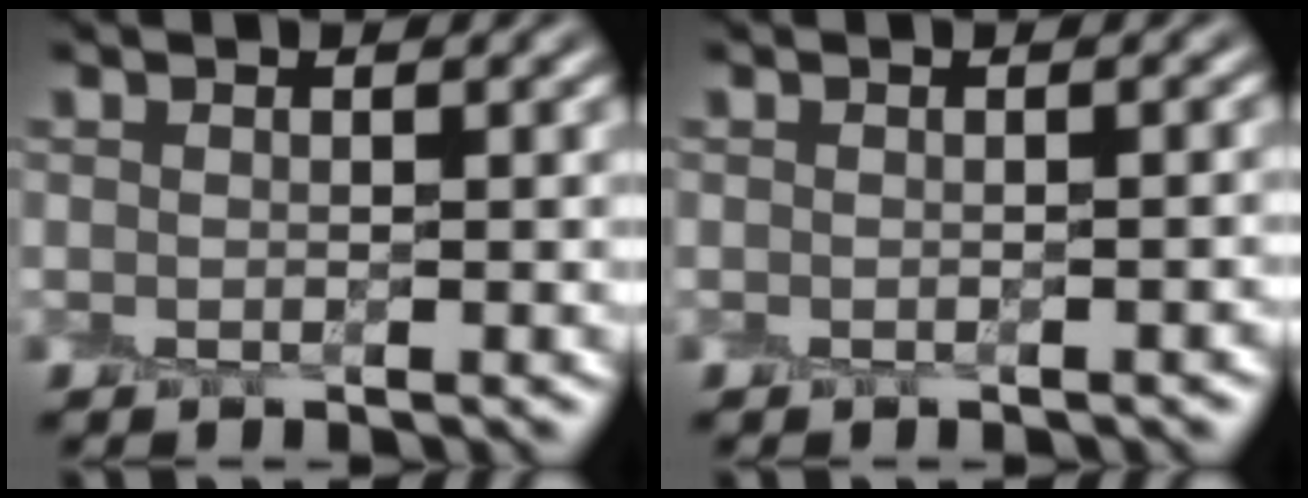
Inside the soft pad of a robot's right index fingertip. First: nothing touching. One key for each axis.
{"total": 1.1, "fx": -0.9, "fy": 0.3, "fz": 0.6, "tx": -0.004, "ty": -0.004, "tz": -0.012}